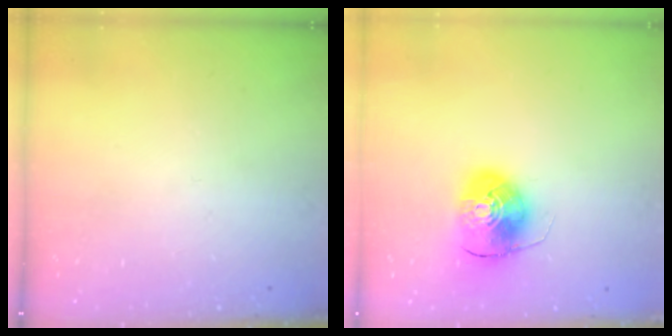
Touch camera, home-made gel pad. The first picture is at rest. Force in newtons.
{"total": 9.2, "press": 9.0, "slide": 1.5}